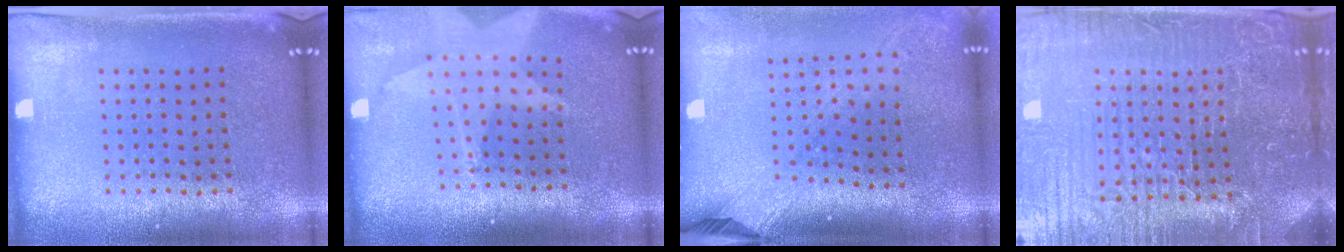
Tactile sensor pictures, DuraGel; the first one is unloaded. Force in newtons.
{"total": 1.7, "press": 1.5, "slide": 0.9}
{"total": 2.4, "press": 1.8, "slide": 1.6}
{"total": 6.4, "press": 5.8, "slide": 2.6}